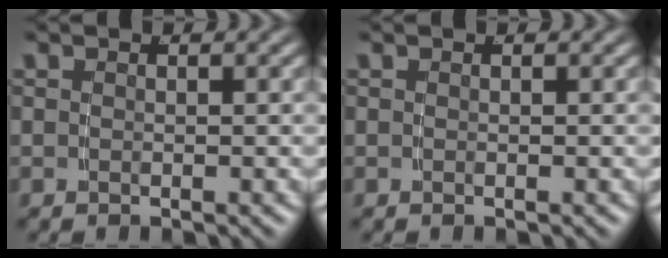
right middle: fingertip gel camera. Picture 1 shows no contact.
{"total": 0.0}